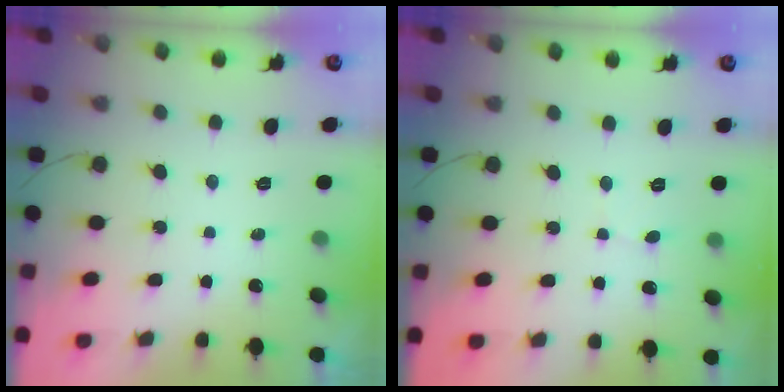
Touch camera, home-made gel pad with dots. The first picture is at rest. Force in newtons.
{"total": 1.6, "press": 1.6, "slide": 0.1}